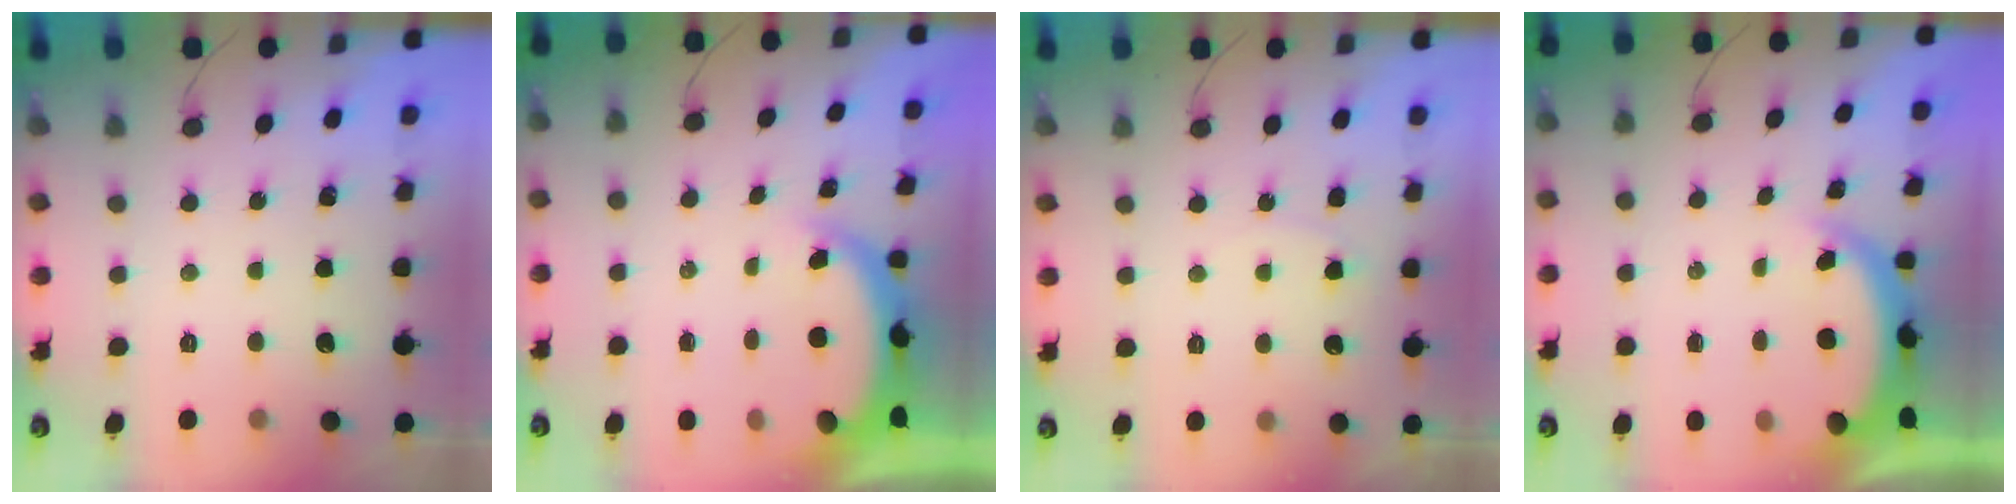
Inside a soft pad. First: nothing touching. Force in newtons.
{"total": 4.4, "press": 4.4, "slide": 0.1}
{"total": 4.3, "press": 4.3, "slide": 0.5}
{"total": 4.6, "press": 4.6, "slide": 0.3}